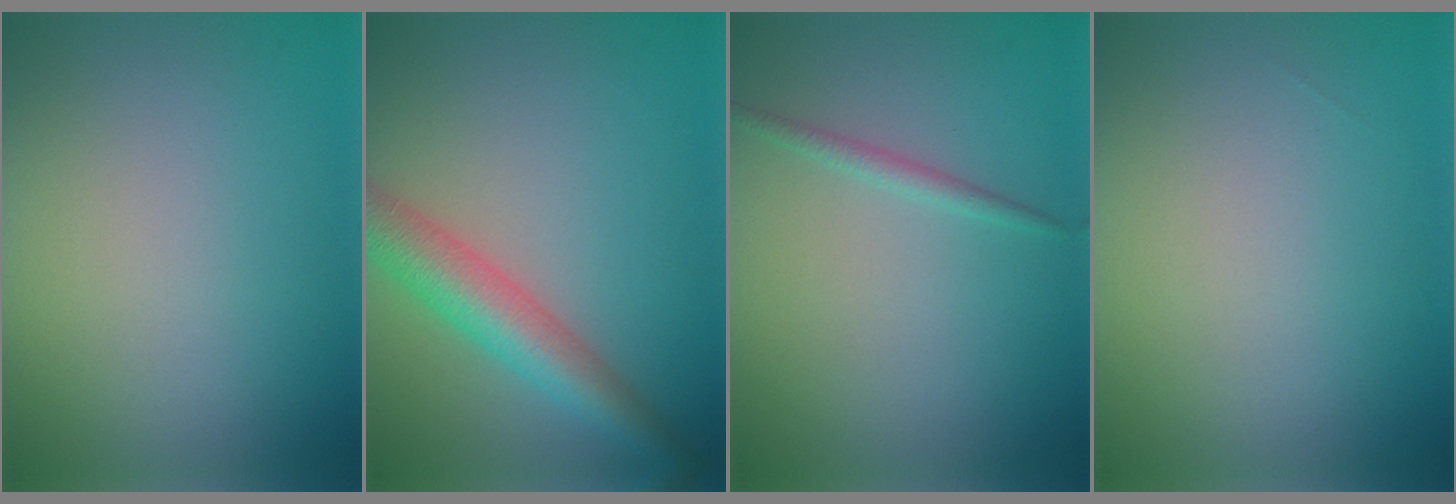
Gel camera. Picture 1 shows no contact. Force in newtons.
{"total": 5.4, "press": 5.4, "slide": 0.3}
{"total": 1.1, "press": 1.1, "slide": 0.0}
{"total": 0.0}